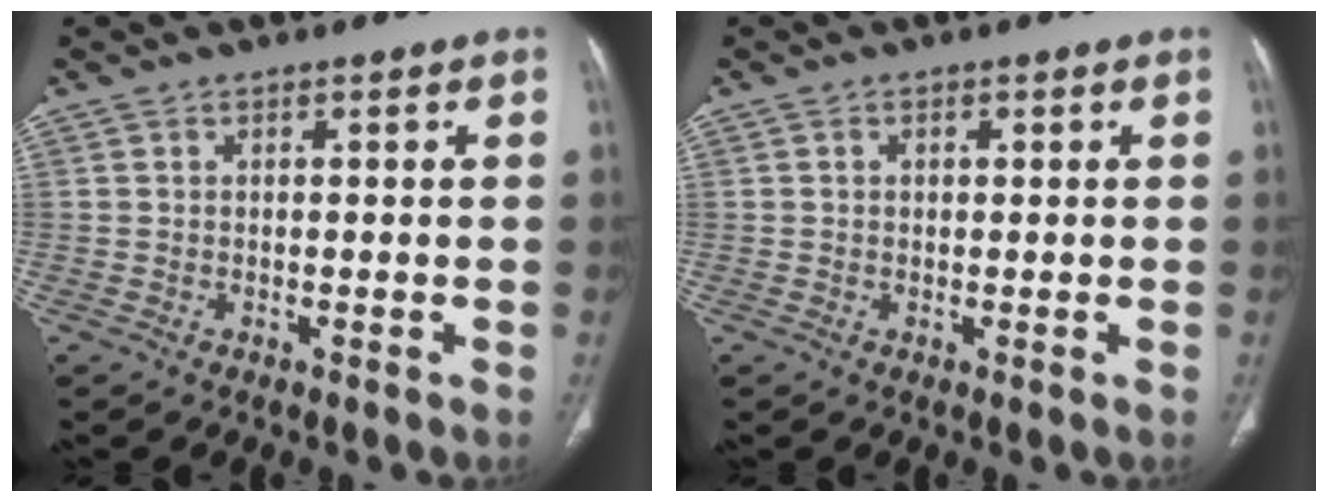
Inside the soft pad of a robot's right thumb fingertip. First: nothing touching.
{"total": 1.0, "force": [0.3, 0.7, 0.7], "torque": [-0.012, 0.001, 0.005]}